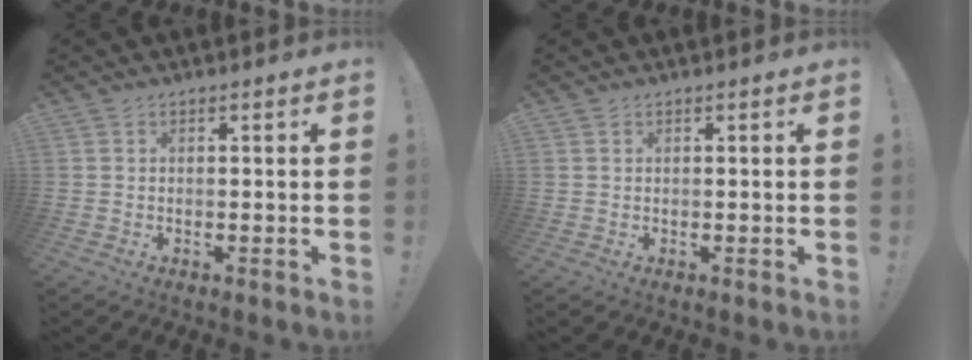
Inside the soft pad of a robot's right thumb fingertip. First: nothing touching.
{"total": 0.0}